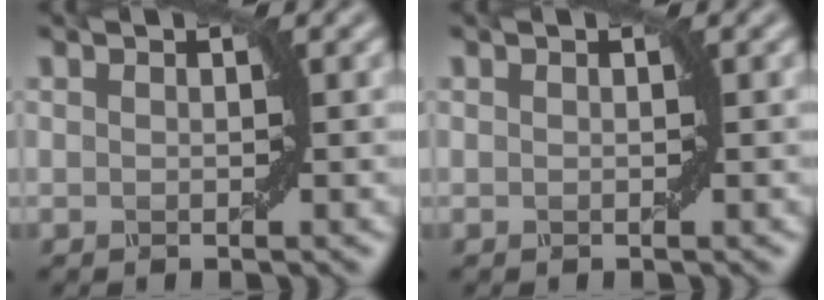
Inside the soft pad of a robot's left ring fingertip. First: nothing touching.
{"total": 0.0}